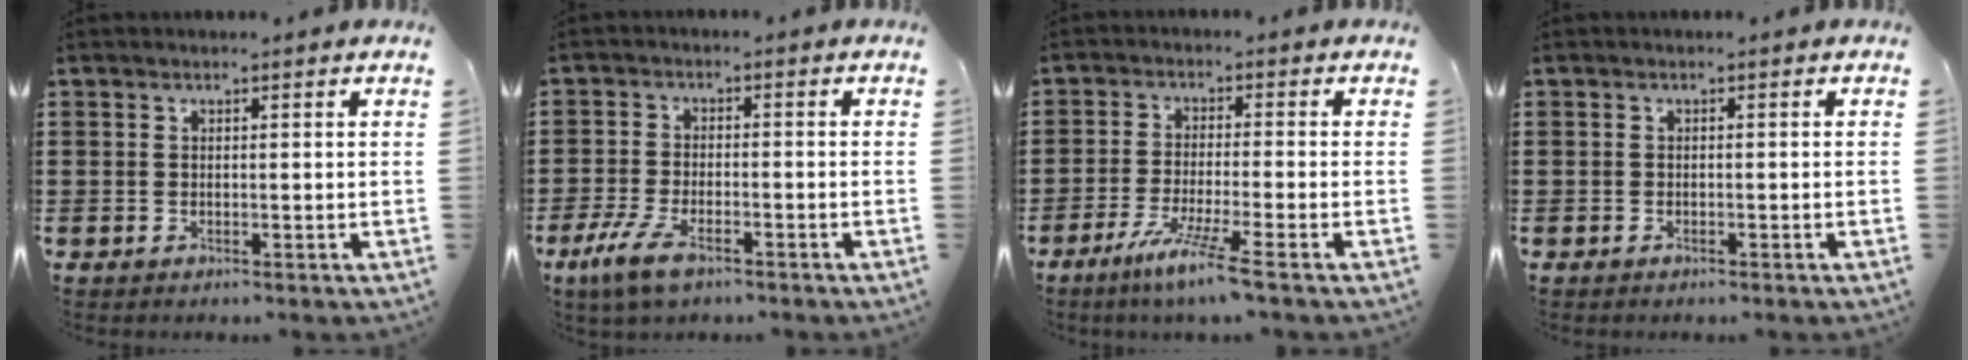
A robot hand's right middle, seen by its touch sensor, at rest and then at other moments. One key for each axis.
{"total": 6.0, "fx": -3.7, "fy": 2.2, "fz": 4.1, "tx": -0.101, "ty": -0.007, "tz": -0.072}
{"total": 5.9, "fx": -4.3, "fy": -0.6, "fz": 4.0, "tx": -0.084, "ty": -0.021, "tz": -0.078}
{"total": 0.5, "fx": -0.5, "fy": 0.1, "fz": 0.2, "tx": -0.005, "ty": -0.003, "tz": -0.009}